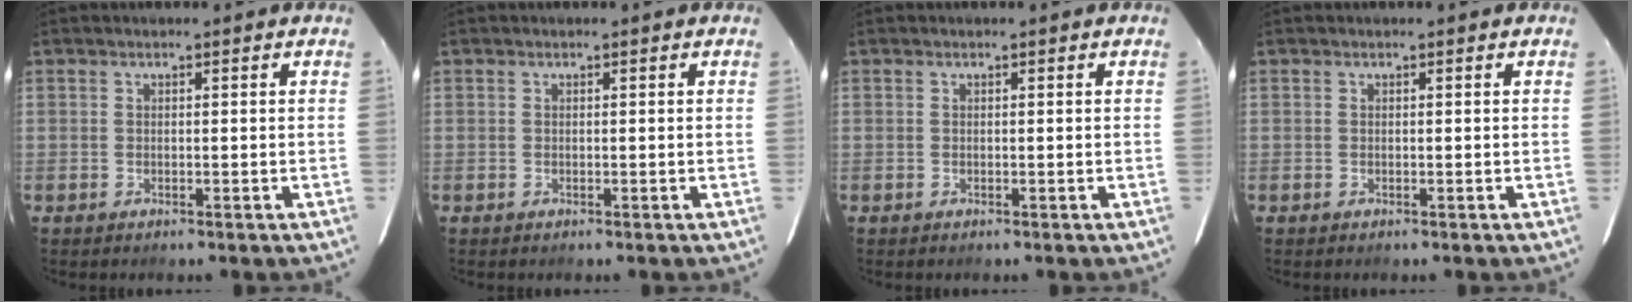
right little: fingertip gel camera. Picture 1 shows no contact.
{"total": 0.0}
{"total": 0.0}
{"total": 0.0}